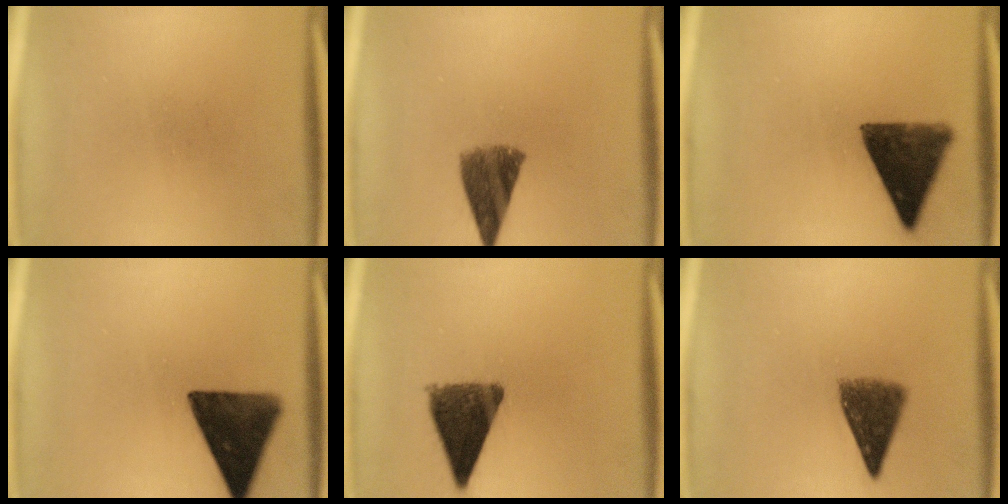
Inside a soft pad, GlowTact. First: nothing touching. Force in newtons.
{"total": 7.6}
{"total": 11.5}
{"total": 13.0}
{"total": 11.0}
{"total": 7.7}